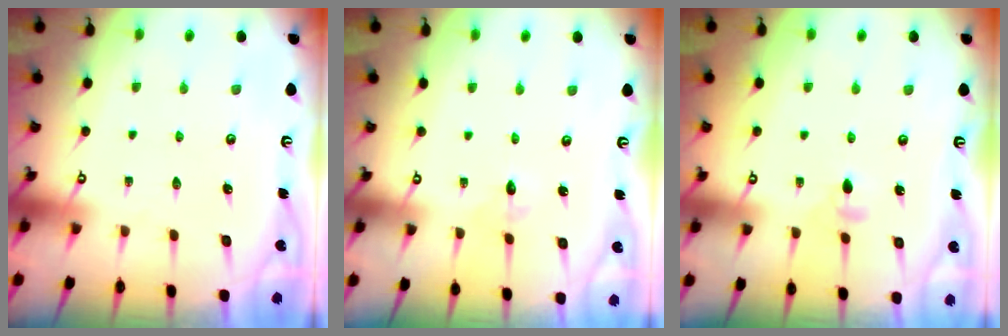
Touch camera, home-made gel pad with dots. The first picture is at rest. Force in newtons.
{"total": 2.6, "press": 2.6, "slide": 0.3}
{"total": 4.4, "press": 4.2, "slide": 1.0}